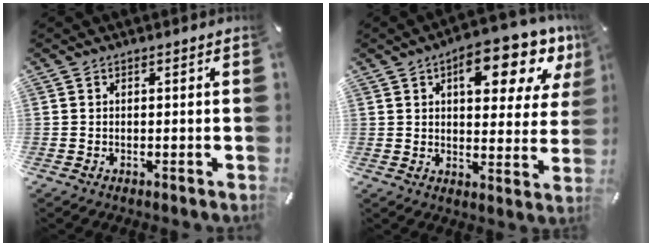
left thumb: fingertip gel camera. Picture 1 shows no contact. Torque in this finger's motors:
{"motor_torque": [2.20, 2.23, 0.54, -0.46, 0.15]}